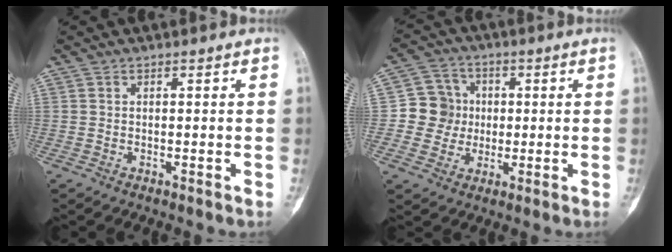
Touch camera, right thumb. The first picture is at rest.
{"total": 8.2, "force": [-0.2, 7.9, 2.1], "torque": [0.011, 0.015, -0.011]}